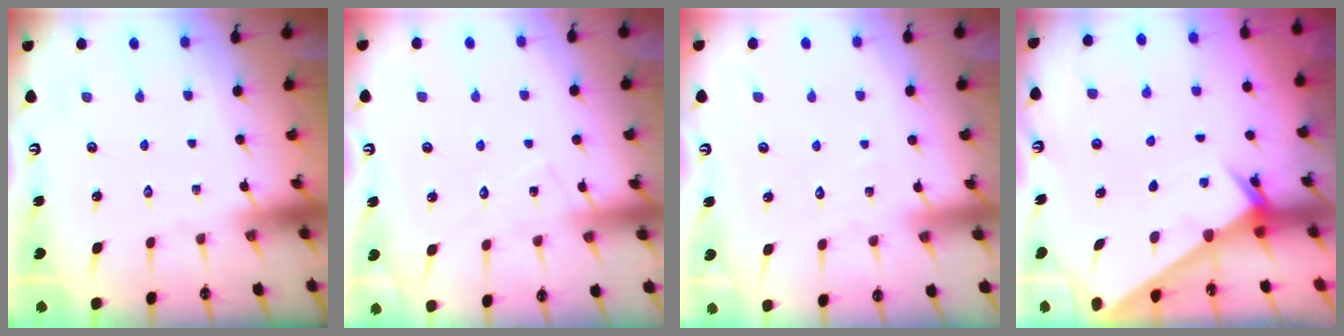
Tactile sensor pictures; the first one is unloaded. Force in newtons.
{"total": 8.1, "press": 8.0, "slide": 0.3}
{"total": 2.9, "press": 2.9, "slide": 0.3}
{"total": 2.0, "press": 2.0, "slide": 0.1}